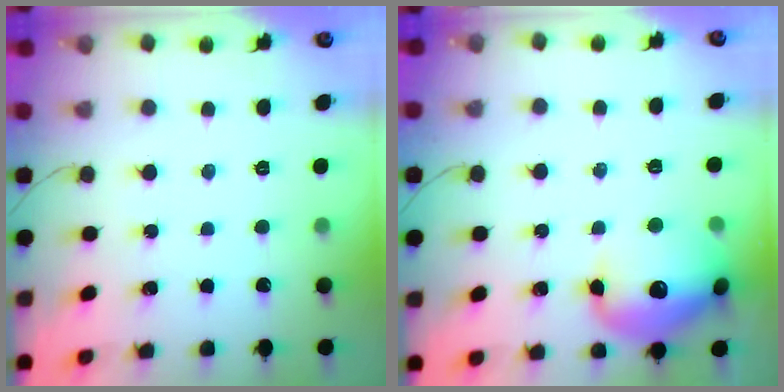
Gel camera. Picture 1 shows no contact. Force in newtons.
{"total": 17.1, "press": 17.1, "slide": 1.3}